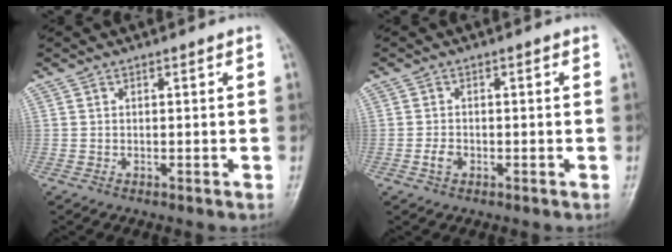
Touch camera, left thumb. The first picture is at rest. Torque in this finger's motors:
{"motor_torque": [-0.25, 0.59, 0.42, 0.12, -0.02]}